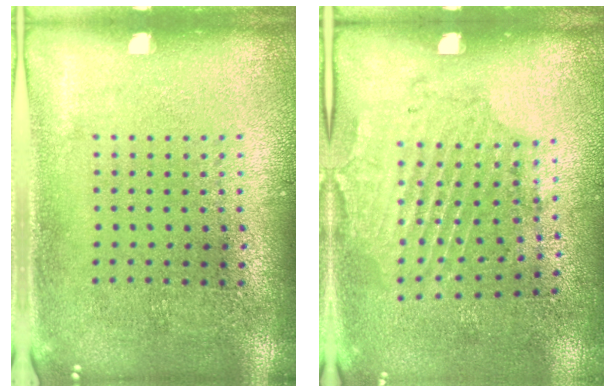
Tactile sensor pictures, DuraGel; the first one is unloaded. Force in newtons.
{"total": 1.8, "press": 1.2, "slide": 1.4}